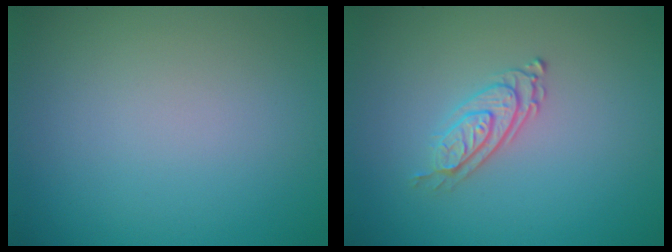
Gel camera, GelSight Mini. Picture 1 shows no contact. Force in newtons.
{"total": 2.7, "press": 2.0, "slide": 1.8}